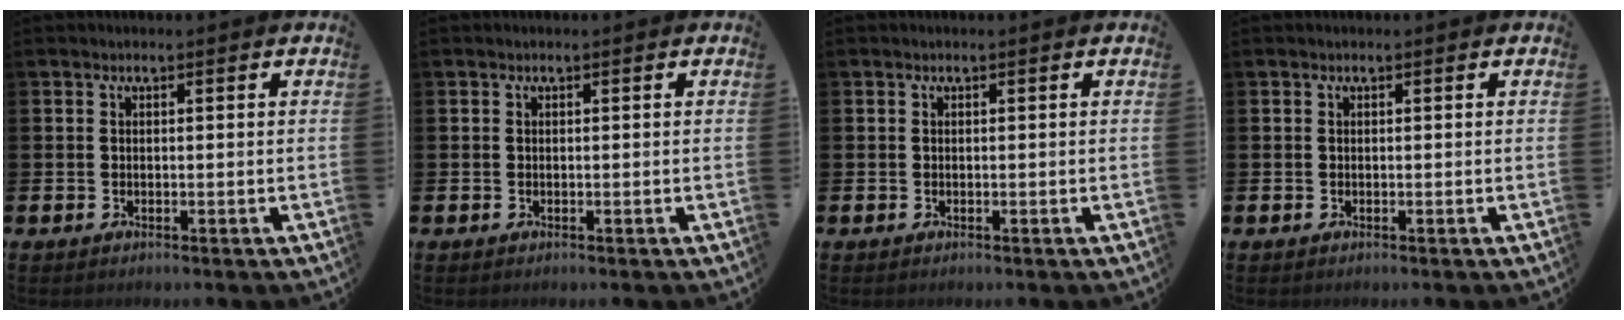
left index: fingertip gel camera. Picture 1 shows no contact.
{"total": 0.0}
{"total": 0.0}
{"total": 0.0}